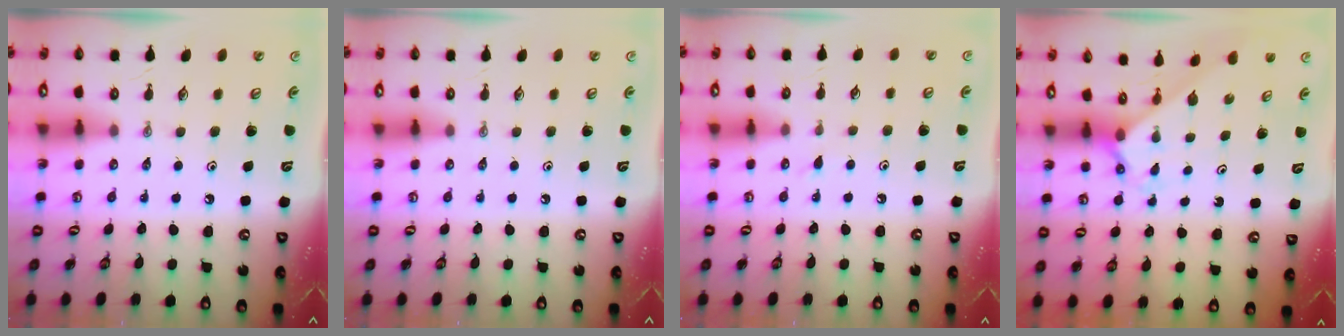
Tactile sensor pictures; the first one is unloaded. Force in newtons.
{"total": 0.0}
{"total": 5.6, "press": 5.6, "slide": 0.4}
{"total": 2.3, "press": 2.3, "slide": 0.2}